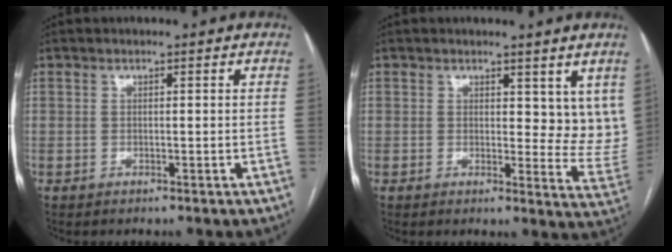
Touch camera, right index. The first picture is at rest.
{"total": 7.0, "force": [4.3, 3.5, 4.3], "torque": [-0.042, -0.027, 0.047]}